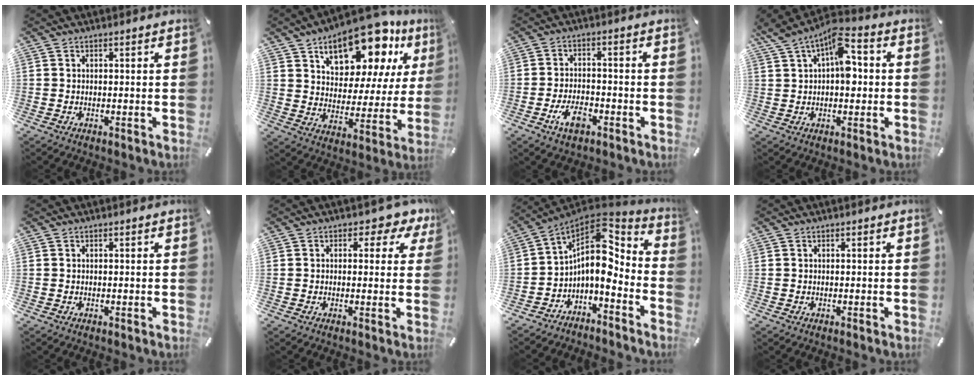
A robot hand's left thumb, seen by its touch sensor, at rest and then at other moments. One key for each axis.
{"total": 17.9, "fx": 12.6, "fy": 8.8, "fz": 9.2, "tx": -0.143, "ty": -0.087, "tz": 0.214}
{"total": 6.8, "fx": -3.6, "fy": 3.5, "fz": 4.6, "tx": -0.095, "ty": 0.015, "tz": -0.067}
{"total": 9.8, "fx": 2.3, "fy": 5.8, "fz": 7.5, "tx": -0.102, "ty": -0.010, "tz": 0.040}
{"total": 0.0}
{"total": 3.8, "fx": 1.5, "fy": 2.5, "fz": 2.5, "tx": -0.024, "ty": 0.000, "tz": 0.016}
{"total": 10.7, "fx": 0.9, "fy": 7.0, "fz": 8.0, "tx": -0.153, "ty": -0.038, "tz": 0.008}
{"total": 0.0}